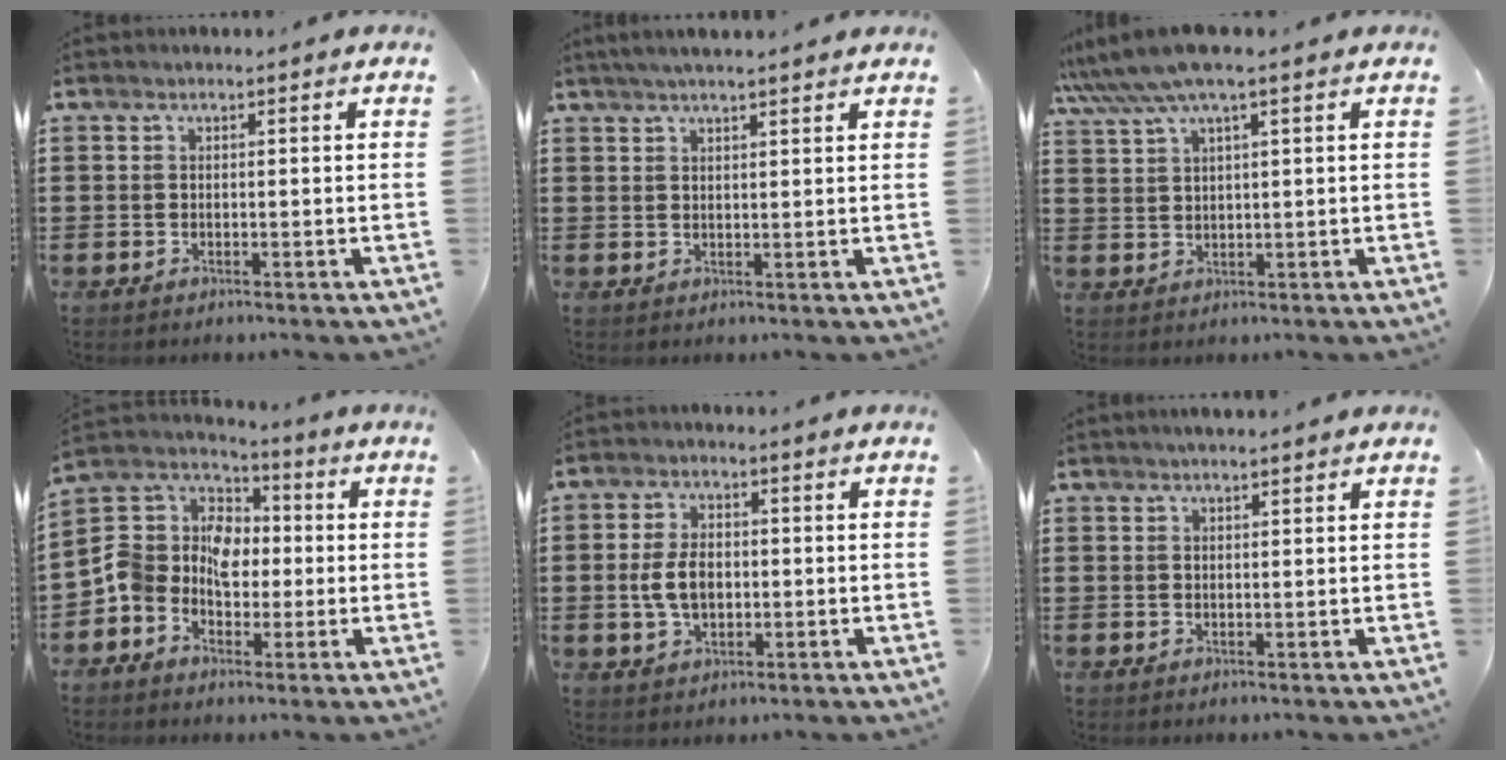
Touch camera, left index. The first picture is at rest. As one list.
[{"total": 2.6, "force": [2.2, 0.0, 1.3], "torque": [-0.029, 0.004, 0.041]}, {"total": 5.6, "force": [3.9, 0.4, 4.1], "torque": [-0.096, -0.005, 0.066]}, {"total": 9.5, "force": [-2.1, 8.0, 4.6], "torque": [-0.130, 0.016, -0.047]}, {"total": 5.8, "force": [-0.3, 3.6, 4.6], "torque": [-0.109, 0.003, -0.011]}, {"total": 1.4, "force": [1.2, 0.0, 0.7], "torque": [-0.014, 0.001, 0.022]}]